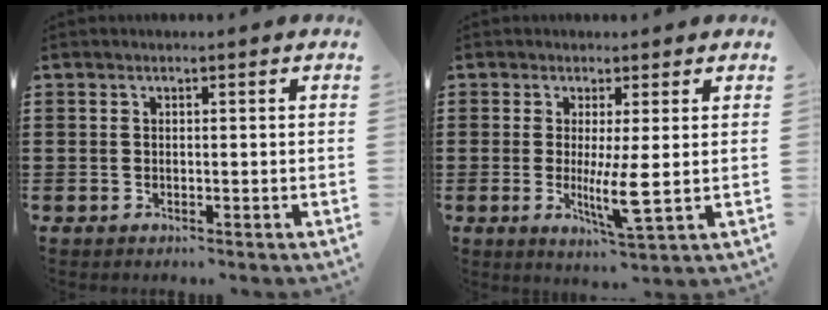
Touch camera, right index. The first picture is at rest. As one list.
[{"total": 5.4, "force": [-0.2, 0.3, 5.4], "torque": [-0.089, -0.017, -0.004]}]